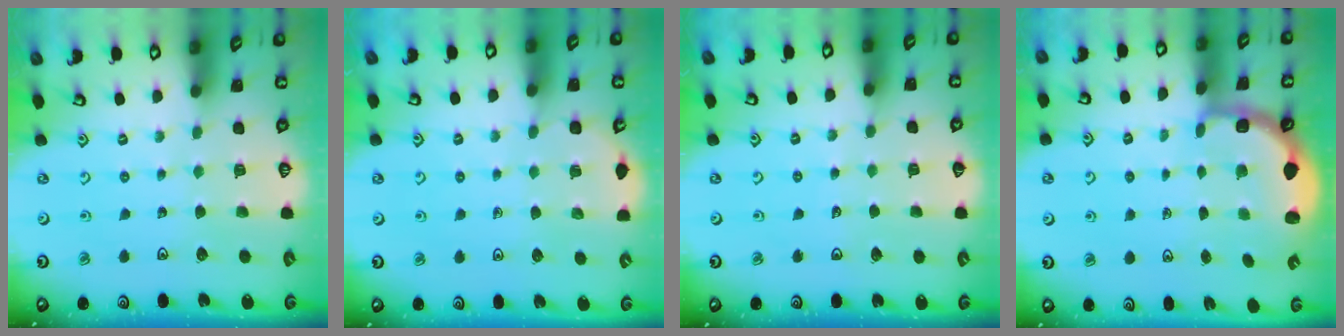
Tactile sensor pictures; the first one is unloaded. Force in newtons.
{"total": 4.0, "press": 3.6, "slide": 1.8}
{"total": 1.9, "press": 1.9, "slide": 0.2}
{"total": 2.8, "press": 2.0, "slide": 2.0}